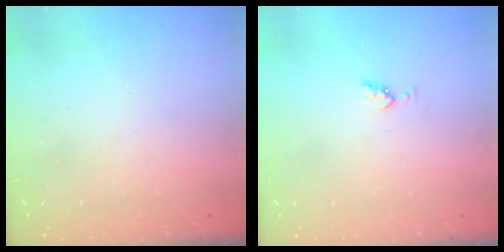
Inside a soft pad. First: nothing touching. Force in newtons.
{"total": 3.6, "press": 3.5, "slide": 0.9}